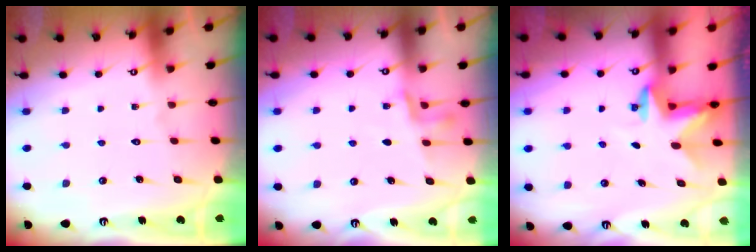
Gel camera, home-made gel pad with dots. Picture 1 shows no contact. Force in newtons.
{"total": 5.3, "press": 5.2, "slide": 1.2}
{"total": 2.4, "press": 2.4, "slide": 0.4}